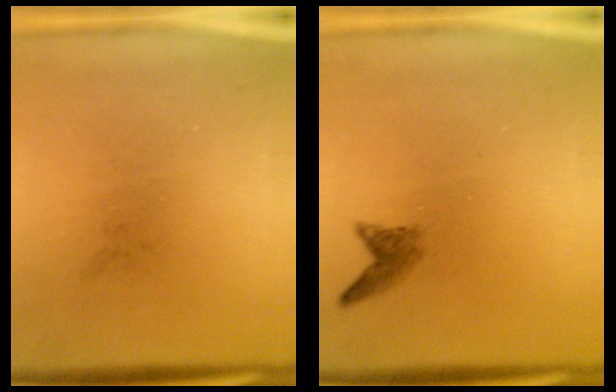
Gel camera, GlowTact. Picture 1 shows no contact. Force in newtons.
{"total": 1.5}